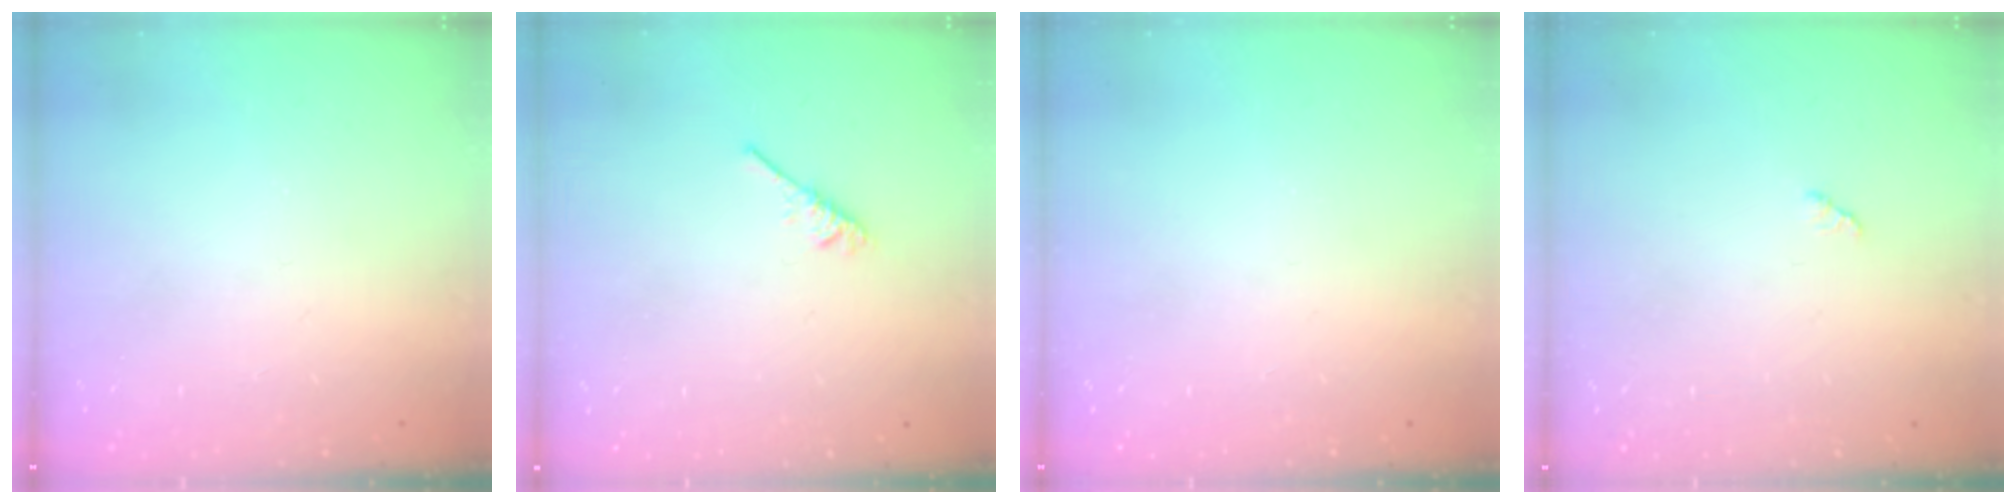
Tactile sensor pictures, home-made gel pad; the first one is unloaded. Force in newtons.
{"total": 1.9, "press": 1.9, "slide": 0.4}
{"total": 0.0}
{"total": 2.1, "press": 2.1, "slide": 0.3}